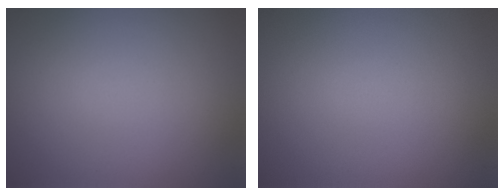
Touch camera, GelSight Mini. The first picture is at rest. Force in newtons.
{"total": 0.0}